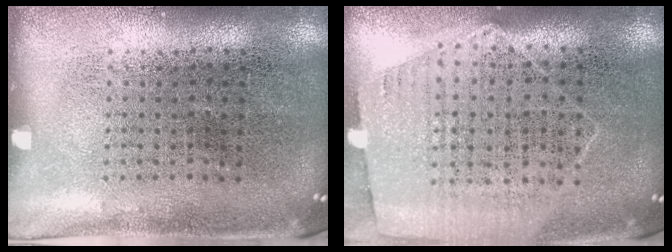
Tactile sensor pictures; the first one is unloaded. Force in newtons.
{"total": 1.1, "press": 1.0, "slide": 0.4}